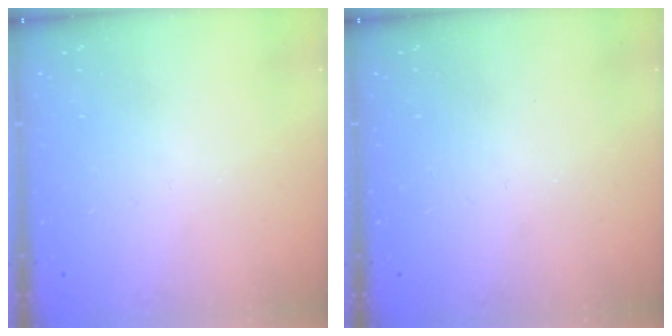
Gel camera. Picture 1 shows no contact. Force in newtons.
{"total": 0.0}